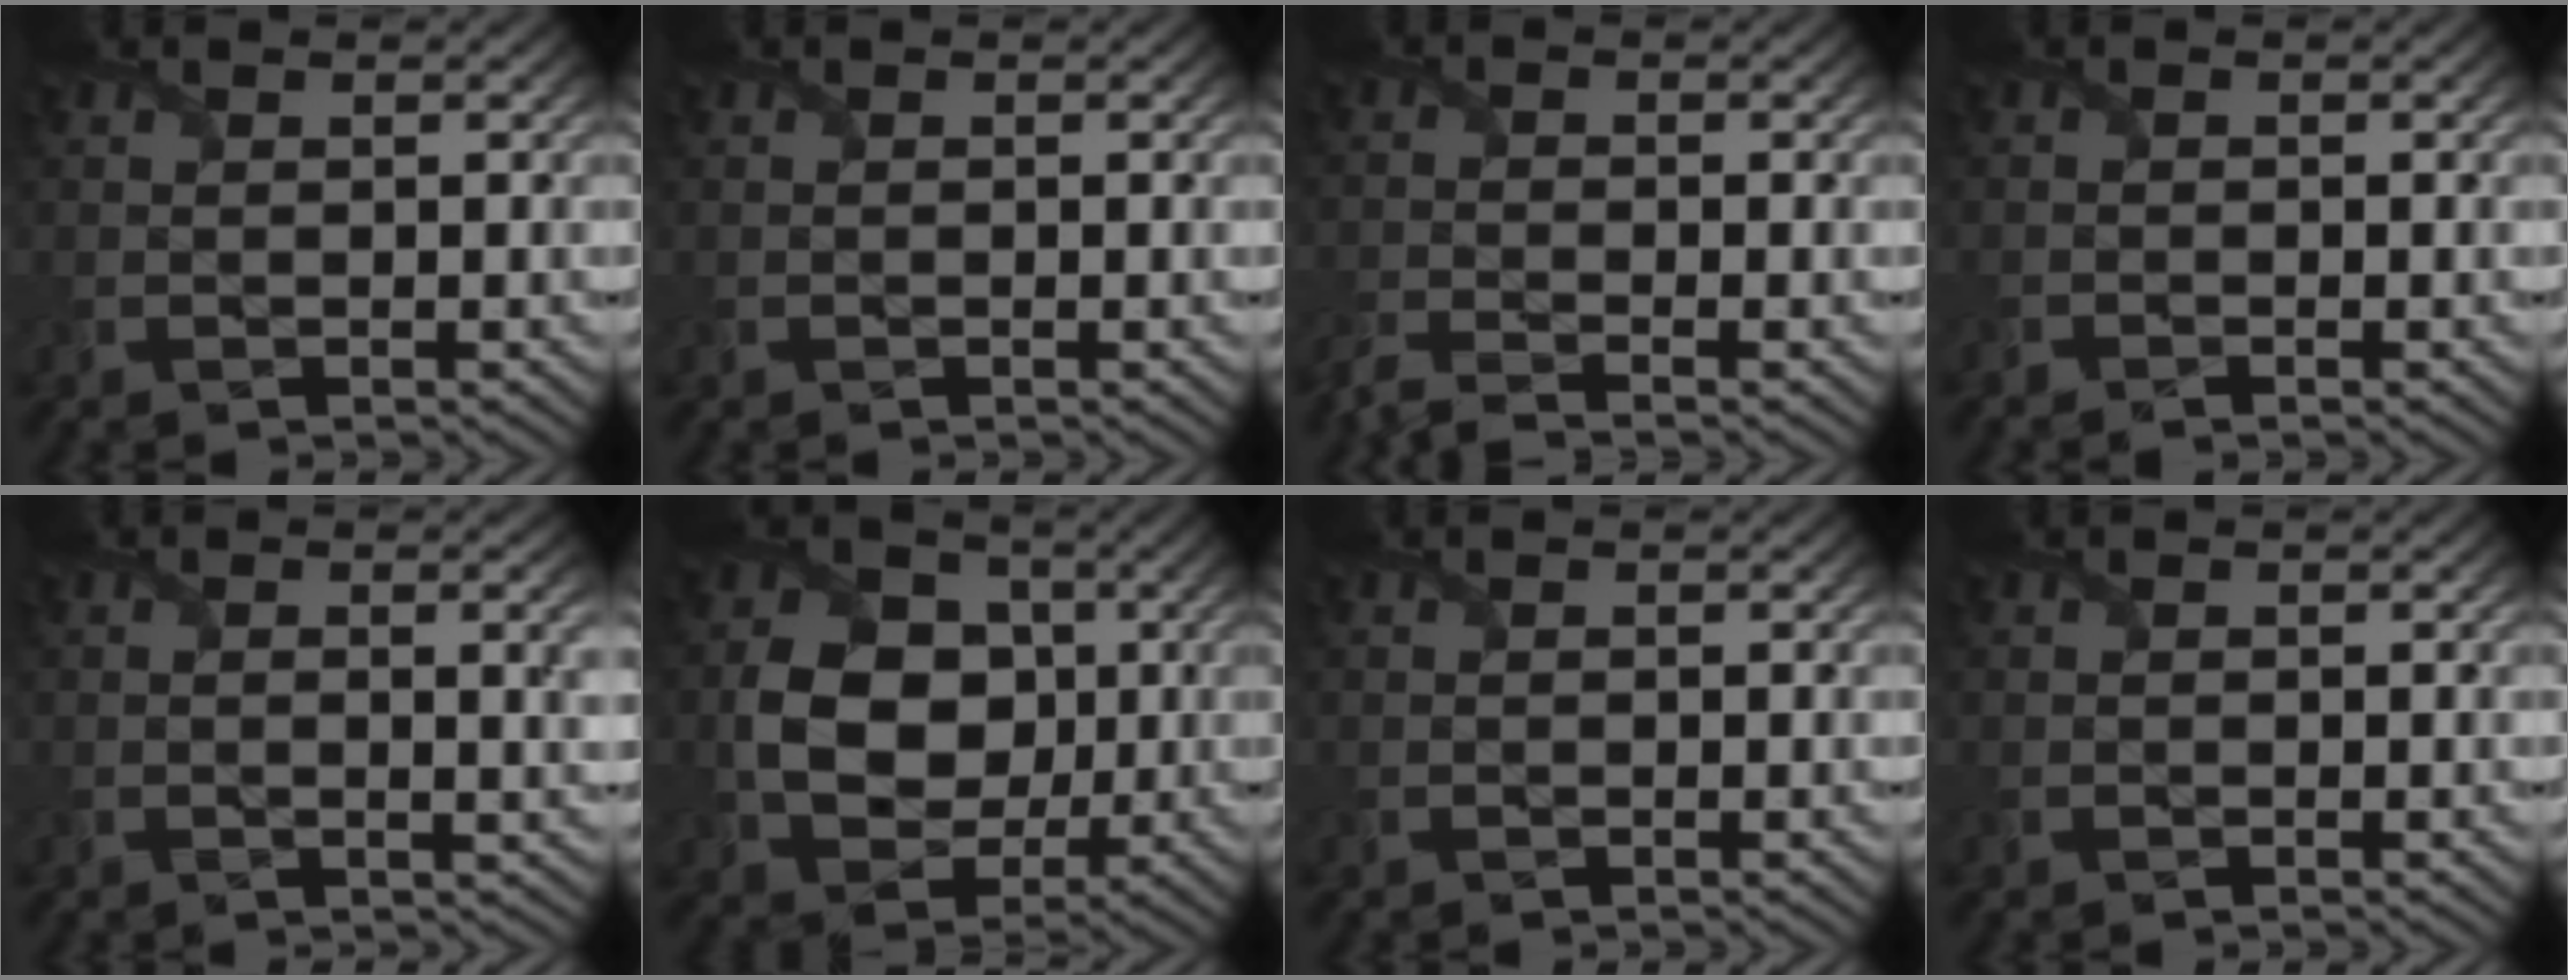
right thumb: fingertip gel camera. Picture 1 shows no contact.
{"total": 0.0}
{"total": 3.2, "force": [-2.7, 0.4, 1.7], "torque": [-0.039, -0.011, -0.069]}
{"total": 0.6, "force": [-0.6, 0.0, 0.0], "torque": [-0.001, -0.002, -0.014]}
{"total": 3.9, "force": [0.3, 1.0, 3.8], "torque": [-0.061, 0.004, 0.004]}
{"total": 9.2, "force": [0.0, 7.4, 5.5], "torque": [-0.114, 0.001, -0.007]}
{"total": 0.0}
{"total": 0.0}